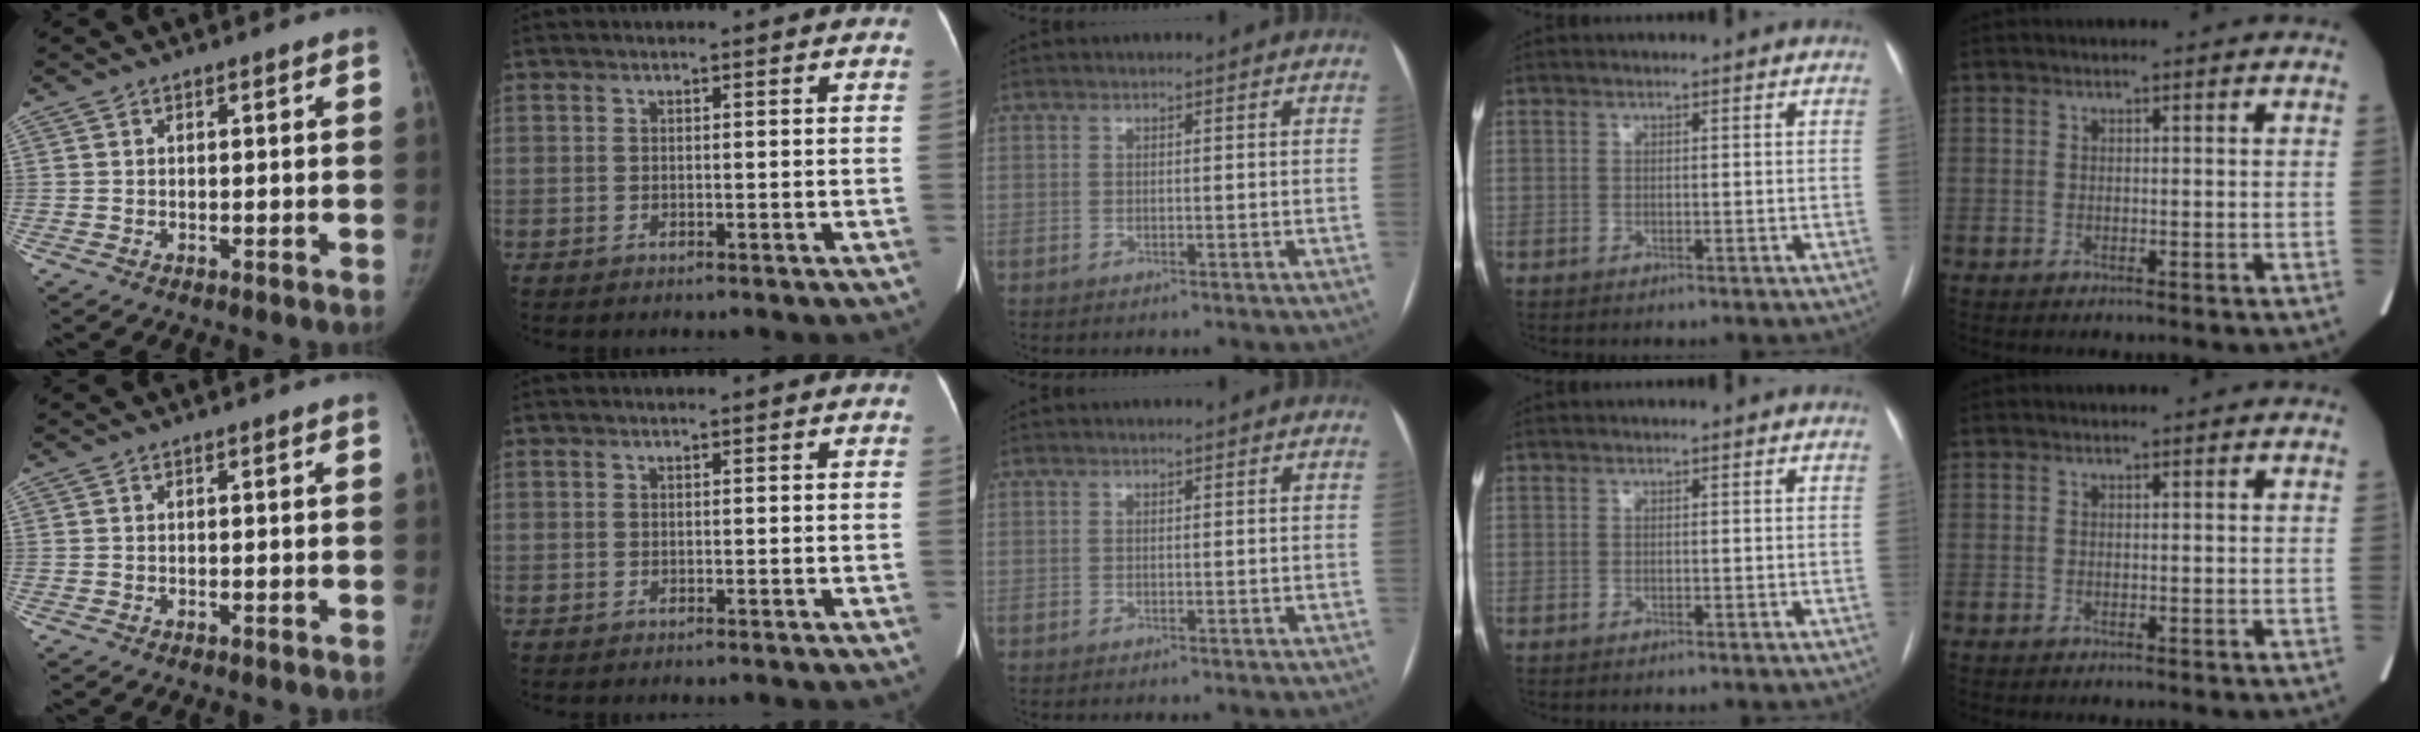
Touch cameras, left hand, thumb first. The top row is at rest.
{}